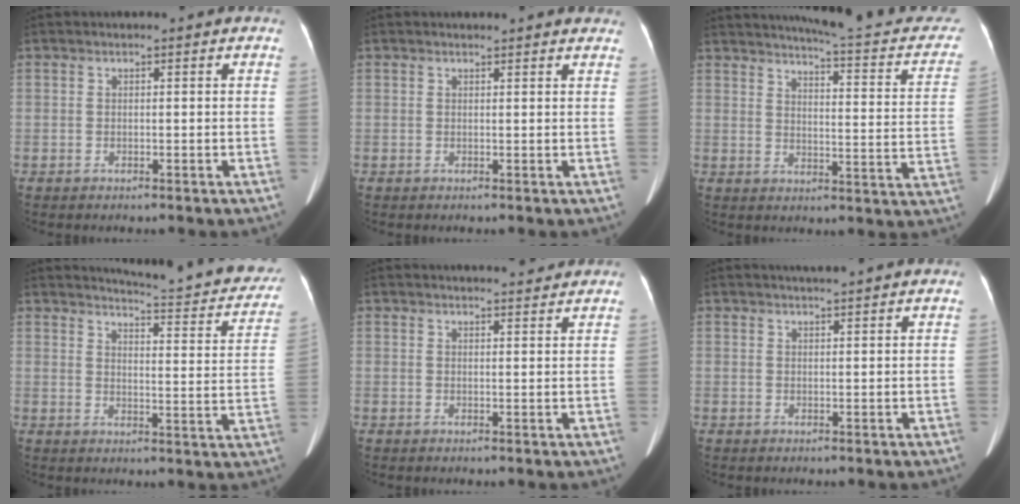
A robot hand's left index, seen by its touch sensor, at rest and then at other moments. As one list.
[{"total": 5.6, "force": [5.4, 1.2, 1.3], "torque": [-0.009, 0.009, 0.044]}, {"total": 17.5, "force": [15.2, 3.0, 8.3], "torque": [-0.101, -0.027, 0.164]}, {"total": 18.1, "force": [16.9, 2.1, 6.2], "torque": [-0.069, -0.066, 0.185]}, {"total": 4.3, "force": [4.1, 0.2, 1.1], "torque": [-0.018, 0.005, 0.048]}, {"total": 3.4, "force": [3.1, -0.2, 1.4], "torque": [-0.020, 0.017, 0.043]}]